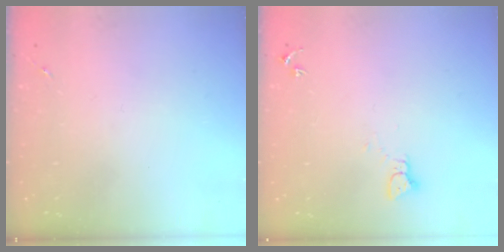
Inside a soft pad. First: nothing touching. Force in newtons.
{"total": 2.2, "press": 2.2, "slide": 0.2}